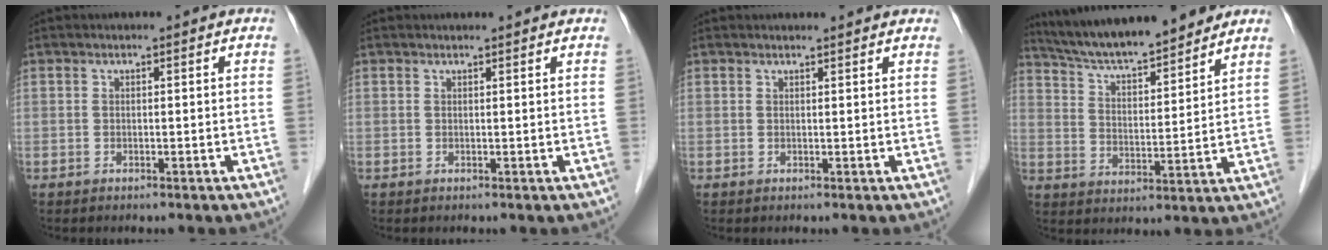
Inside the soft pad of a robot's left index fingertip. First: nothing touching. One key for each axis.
{"total": 1.5, "fx": 1.5, "fy": 0.1, "fz": 0.2, "tx": -0.009, "ty": 0.005, "tz": 0.017}
{"total": 3.2, "fx": 3.1, "fy": 0.4, "fz": 0.7, "tx": -0.014, "ty": 0.010, "tz": 0.031}
{"total": 15.7, "fx": 14.1, "fy": 1.9, "fz": 6.8, "tx": -0.115, "ty": 0.009, "tz": 0.231}